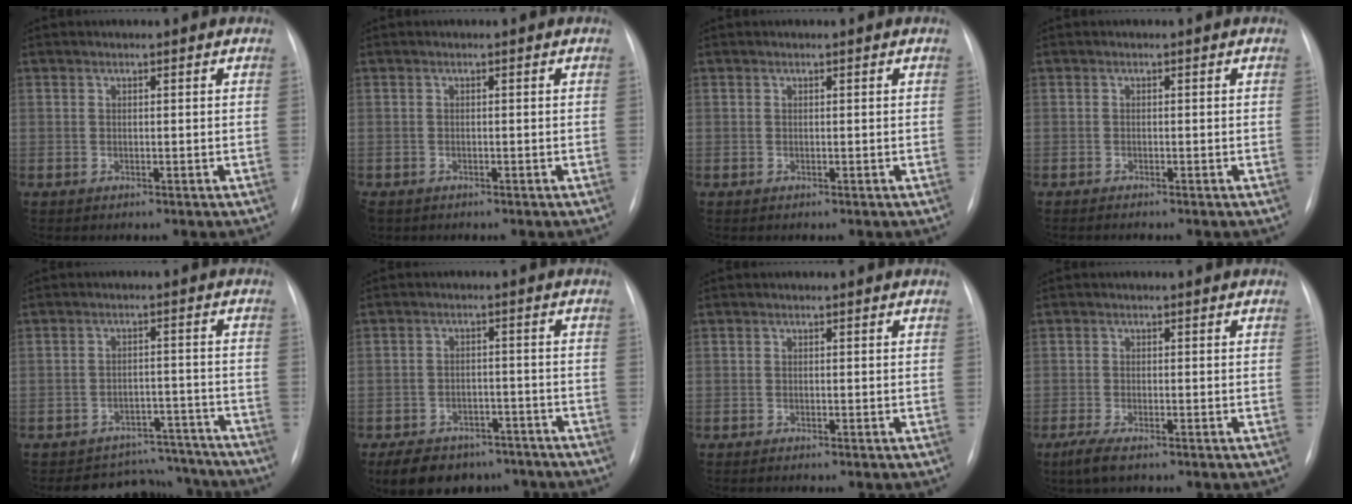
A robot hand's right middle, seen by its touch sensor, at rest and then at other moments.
{"total": 2.1, "force": [-1.5, 1.3, 0.6], "torque": [-0.016, -0.003, -0.022]}
{"total": 0.0}
{"total": 1.1, "force": [-1.0, 0.0, 0.6], "torque": [-0.008, -0.002, -0.010]}
{"total": 9.3, "force": [-8.8, 3.0, -1.0], "torque": [0.034, 0.041, -0.112]}
{"total": 12.5, "force": [-9.7, 6.8, 4.1], "torque": [-0.066, 0.006, -0.129]}
{"total": 0.8, "force": [-0.7, 0.0, 0.4], "torque": [-0.006, -0.002, -0.007]}
{"total": 3.5, "force": [-2.4, 0.7, 2.5], "torque": [-0.057, -0.011, -0.042]}